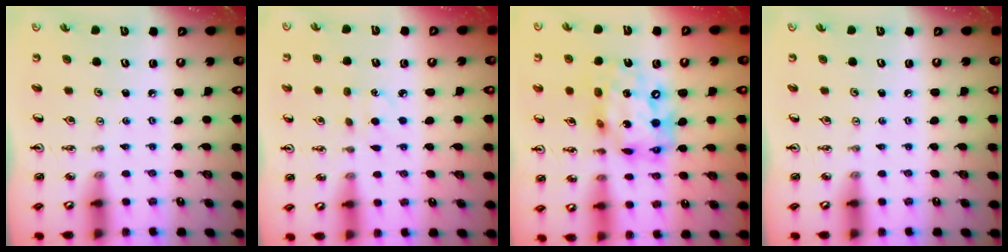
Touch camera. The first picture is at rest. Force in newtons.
{"total": 4.0, "press": 3.9, "slide": 0.5}
{"total": 17.3, "press": 17.2, "slide": 2.0}
{"total": 0.0}